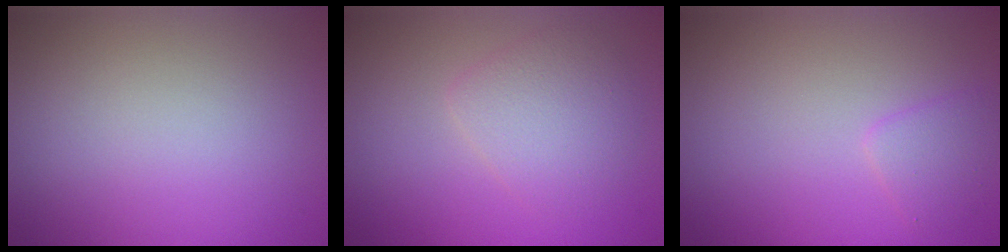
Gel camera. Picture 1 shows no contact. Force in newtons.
{"total": 2.9, "press": 2.9, "slide": 0.0}
{"total": 1.6, "press": 1.6, "slide": 0.1}